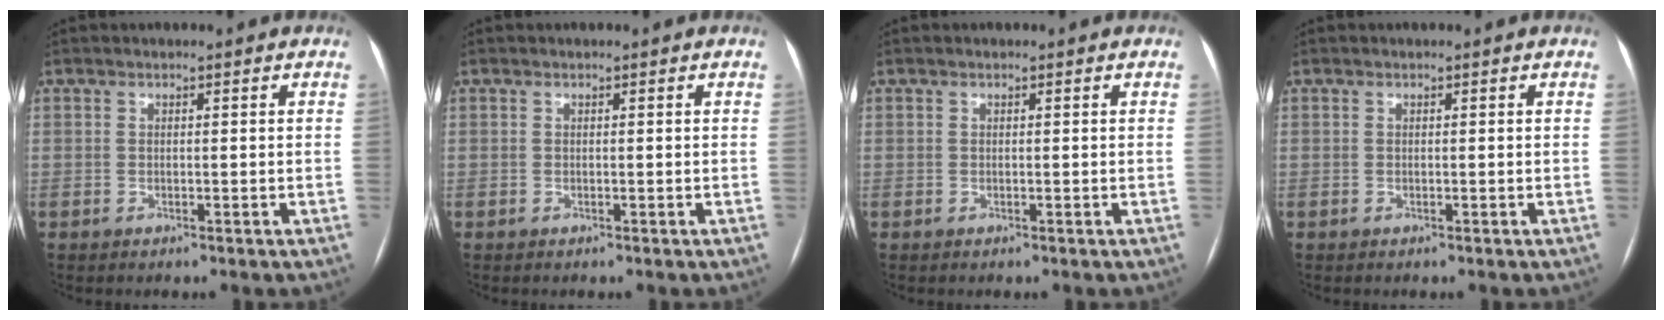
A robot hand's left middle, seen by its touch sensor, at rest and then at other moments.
{"total": 0.0}
{"total": 0.0}
{"total": 0.0}